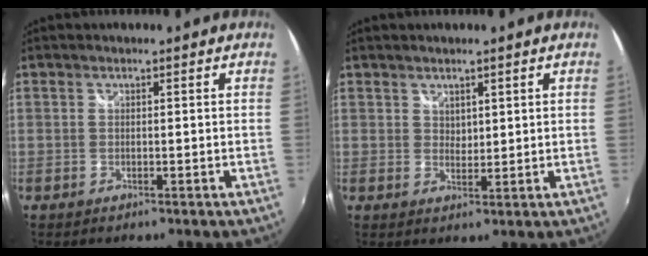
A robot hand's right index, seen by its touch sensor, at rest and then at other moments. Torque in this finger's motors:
{"motor_torque": [0.04, 0.13, -0.06, 0.00]}